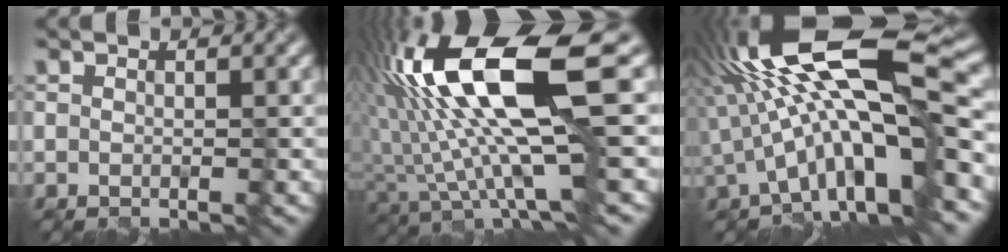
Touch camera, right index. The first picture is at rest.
{"total": 14.0, "force": [3.1, 4.1, 13.0], "torque": [-0.259, 0.000, 0.062]}
{"total": 14.7, "force": [0.0, 4.2, 14.1], "torque": [-0.222, 0.019, -0.006]}